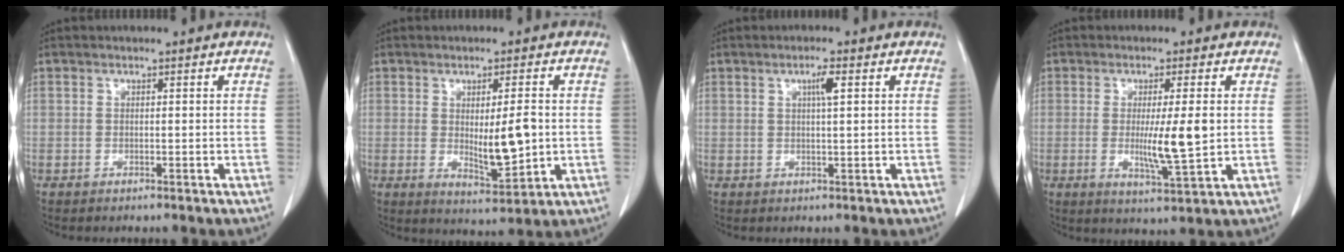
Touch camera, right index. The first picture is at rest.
{"total": 7.2, "force": [0.0, 1.7, 7.0], "torque": [-0.106, -0.015, 0.008]}
{"total": 2.5, "force": [1.0, 0.0, 2.3], "torque": [-0.041, 0.000, 0.017]}
{"total": 7.2, "force": [-0.1, 0.1, 7.2], "torque": [-0.123, -0.018, 0.000]}